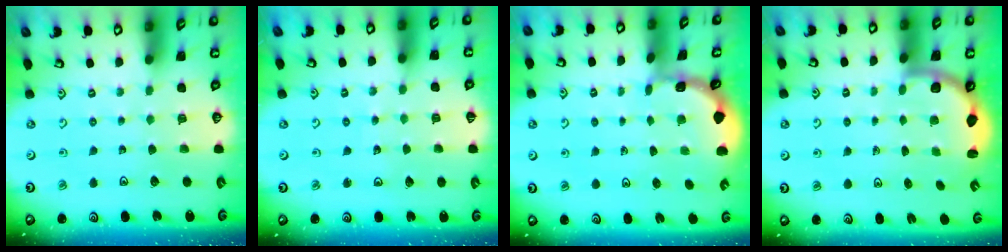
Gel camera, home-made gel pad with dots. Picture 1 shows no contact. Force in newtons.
{"total": 4.4, "press": 4.3, "slide": 0.5}
{"total": 1.2, "press": 1.1, "slide": 0.1}
{"total": 3.3, "press": 2.6, "slide": 1.9}